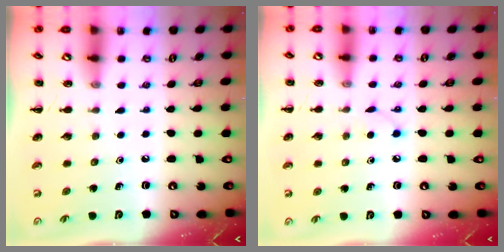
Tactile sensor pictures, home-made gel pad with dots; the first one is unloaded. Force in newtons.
{"total": 2.9, "press": 2.7, "slide": 0.9}